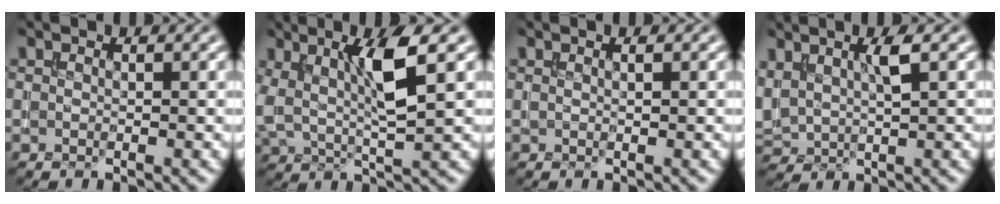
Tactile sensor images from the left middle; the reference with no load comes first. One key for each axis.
{"total": 5.1, "fx": 1.5, "fy": 1.1, "fz": 4.7, "tx": -0.095, "ty": 0.001, "tz": 0.031}
{"total": 0.6, "fx": 0.3, "fy": 0.1, "fz": 0.5, "tx": -0.010, "ty": 0.000, "tz": 0.003}
{"total": 3.1, "fx": 1.4, "fy": 1.2, "fz": 2.5, "tx": -0.062, "ty": 0.003, "tz": 0.031}